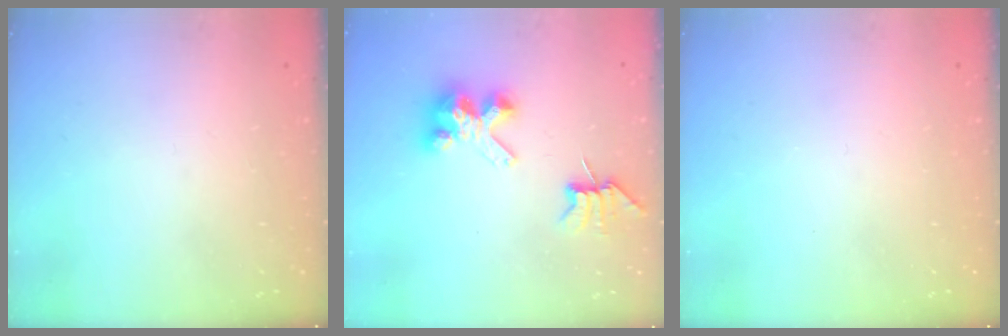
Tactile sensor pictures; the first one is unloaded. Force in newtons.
{"total": 6.6, "press": 6.6, "slide": 0.5}
{"total": 0.0}